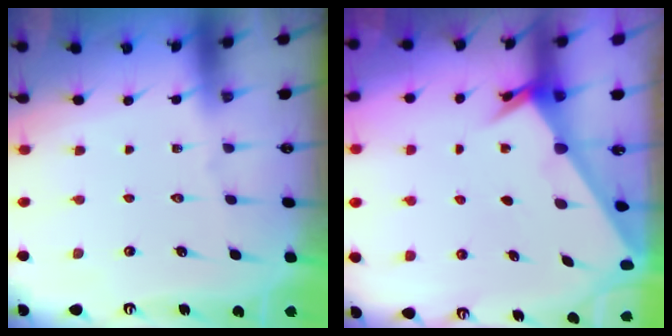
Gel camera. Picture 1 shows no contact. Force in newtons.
{"total": 2.4, "press": 2.4, "slide": 0.2}